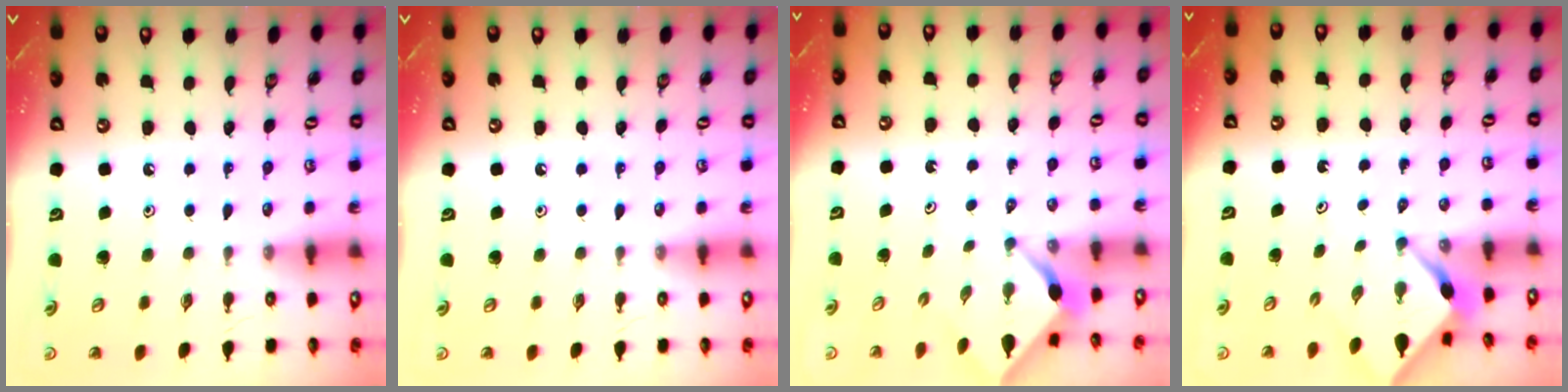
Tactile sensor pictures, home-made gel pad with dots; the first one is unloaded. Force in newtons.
{"total": 0.0}
{"total": 2.5, "press": 2.5, "slide": 0.3}
{"total": 3.0, "press": 3.0, "slide": 0.3}